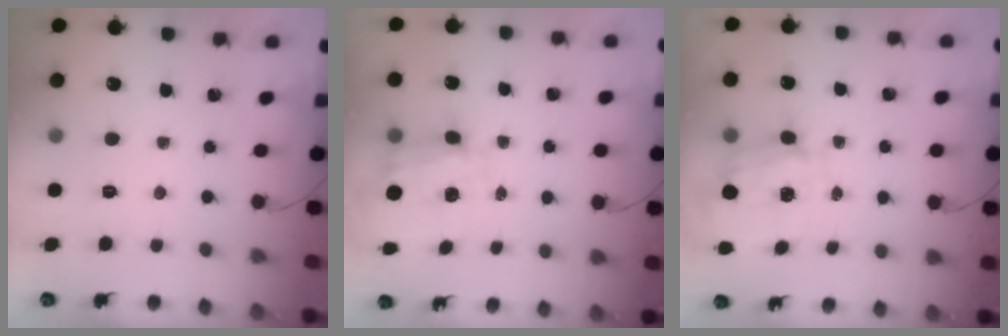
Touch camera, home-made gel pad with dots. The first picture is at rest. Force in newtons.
{"total": 3.6, "press": 3.4, "slide": 1.1}
{"total": 2.7, "press": 2.5, "slide": 1.1}